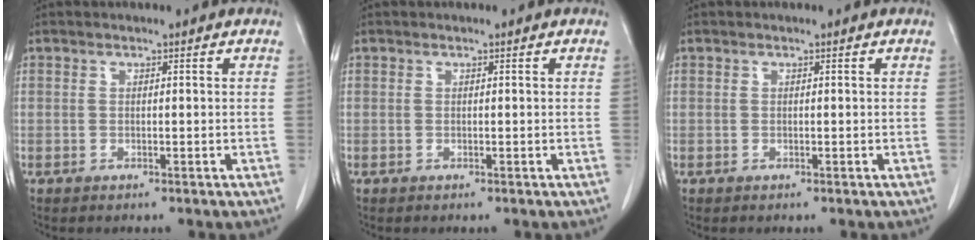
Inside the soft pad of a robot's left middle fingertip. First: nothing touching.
{"total": 0.0}
{"total": 0.0}